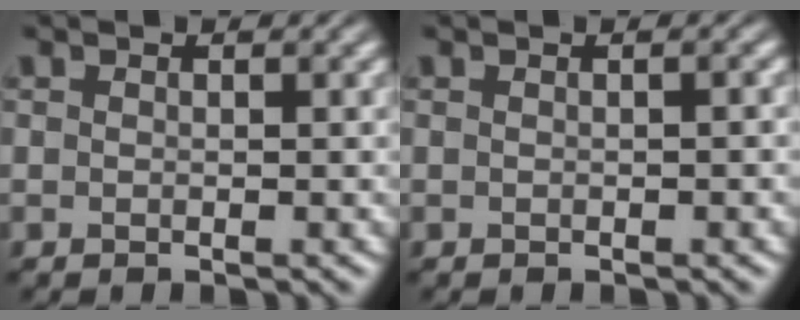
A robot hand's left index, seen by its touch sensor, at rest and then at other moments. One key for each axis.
{"total": 0.7, "fx": 0.0, "fy": 0.0, "fz": 0.7, "tx": -0.011, "ty": 0.001, "tz": -0.001}